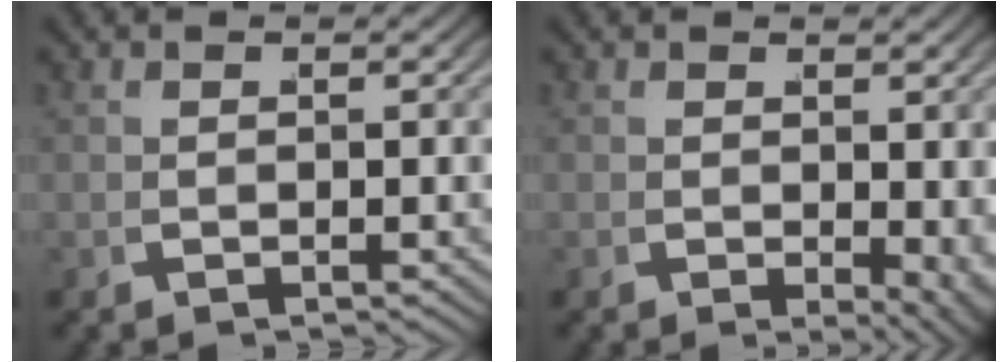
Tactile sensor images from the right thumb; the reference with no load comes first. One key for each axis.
{"total": 3.0, "fx": -0.1, "fy": 1.5, "fz": 2.5, "tx": -0.029, "ty": -0.018, "tz": 0.009}